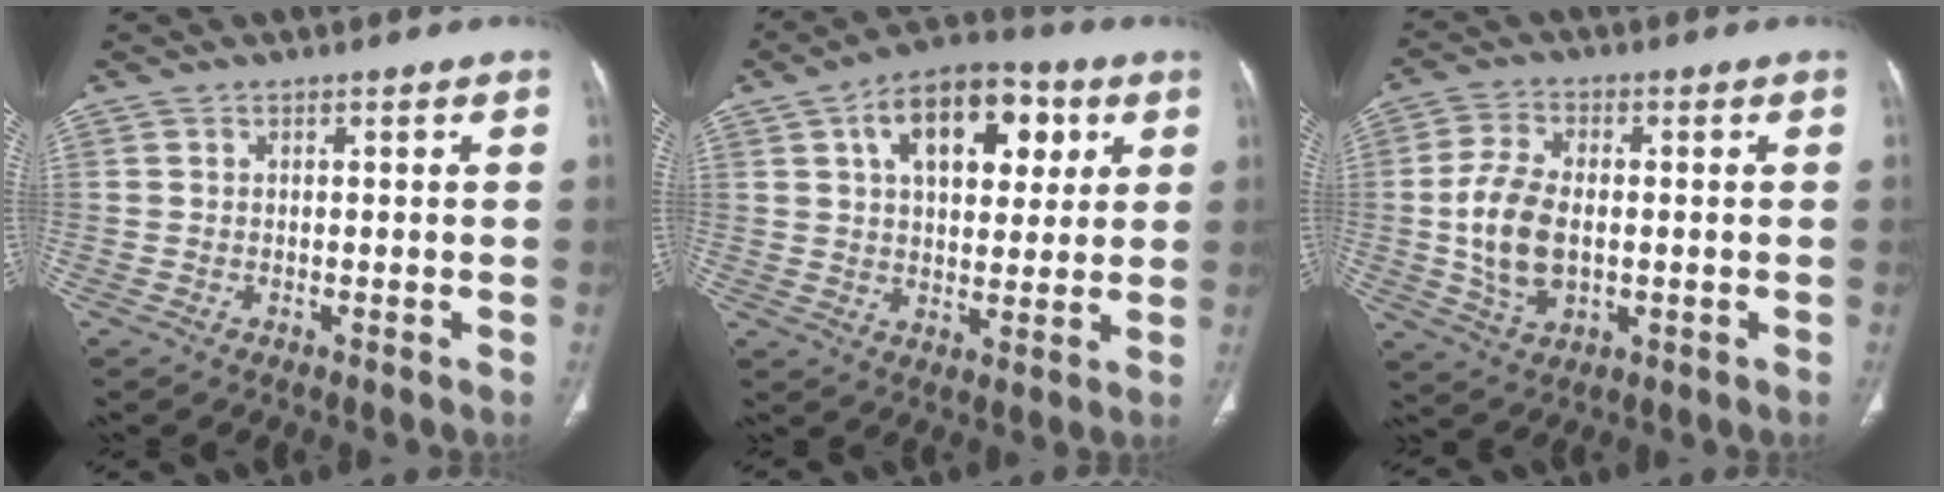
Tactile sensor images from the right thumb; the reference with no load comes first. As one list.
[{"total": 16.6, "force": [6.1, 9.4, 12.3], "torque": [-0.145, 0.001, 0.093]}, {"total": 11.0, "force": [-0.5, 6.5, 8.9], "torque": [-0.176, 0.002, -0.005]}]